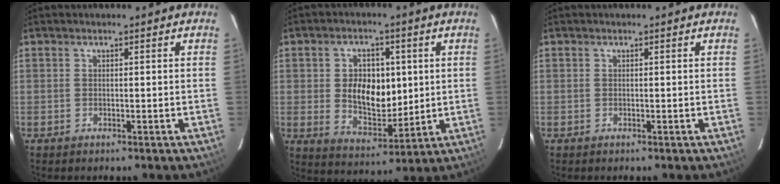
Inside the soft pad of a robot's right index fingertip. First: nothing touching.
{"total": 10.5, "force": [1.2, 6.9, 7.8], "torque": [-0.141, 0.004, 0.032]}
{"total": 0.0}